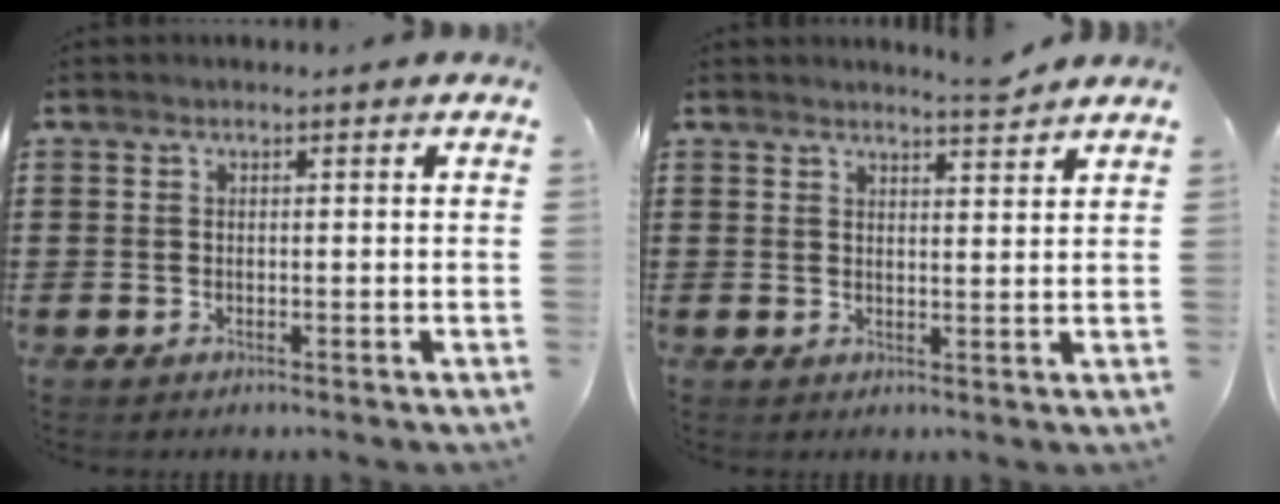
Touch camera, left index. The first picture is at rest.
{"total": 3.3, "force": [3.2, -0.3, 0.8], "torque": [-0.016, -0.011, 0.058]}